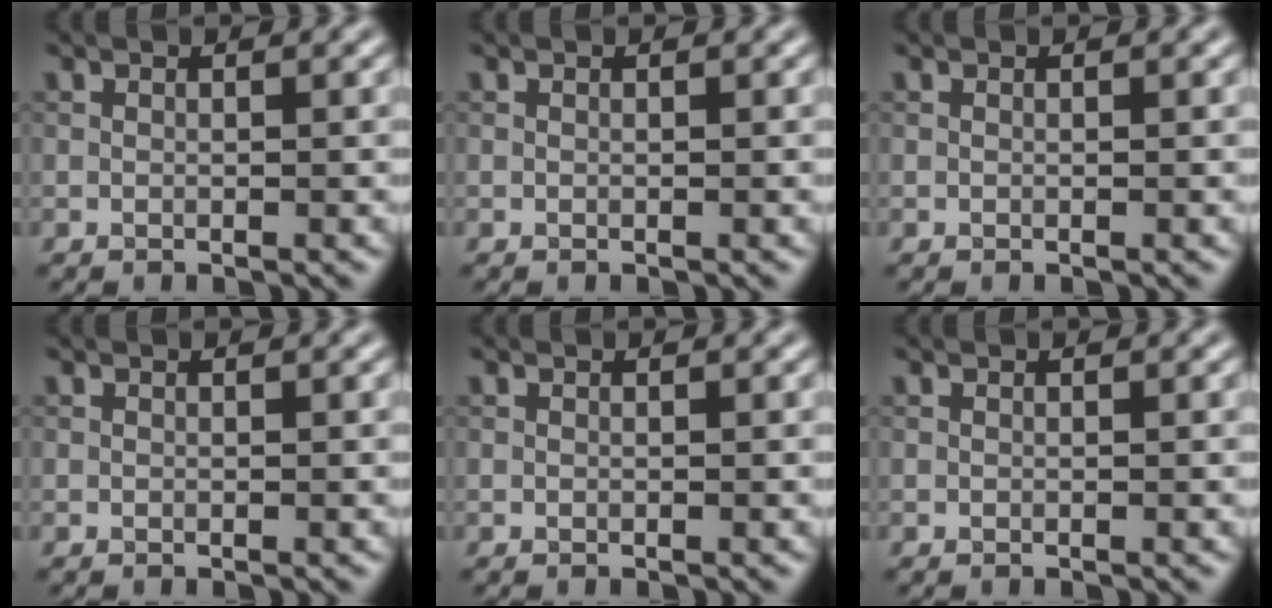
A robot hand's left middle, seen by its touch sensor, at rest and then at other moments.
{"total": 0.0}
{"total": 0.0}
{"total": 0.0}
{"total": 0.0}
{"total": 0.0}